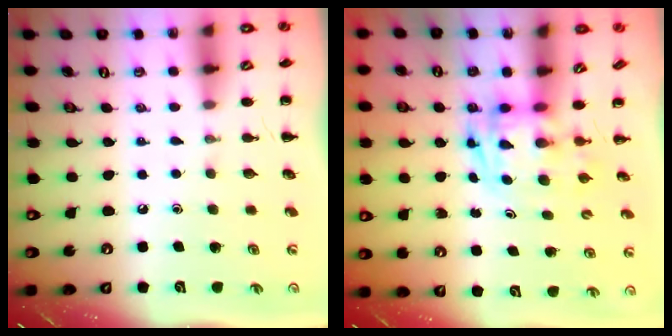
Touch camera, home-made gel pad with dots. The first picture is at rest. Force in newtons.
{"total": 2.7, "press": 2.7, "slide": 0.5}